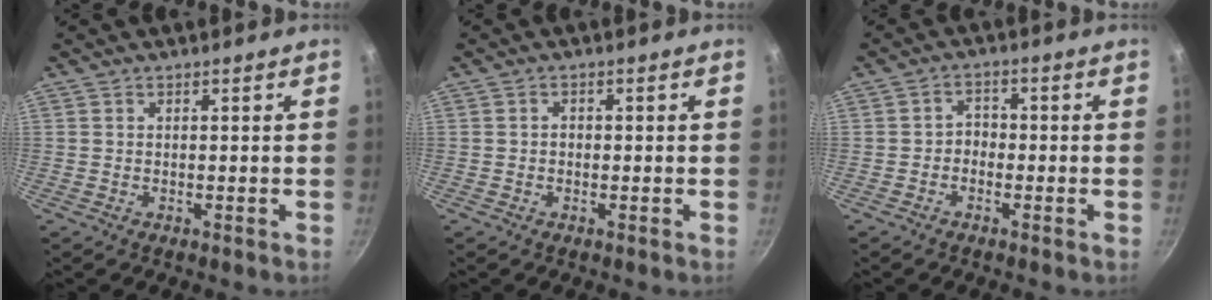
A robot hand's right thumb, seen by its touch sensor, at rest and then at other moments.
{"total": 1.1, "force": [-0.2, 1.0, 0.6], "torque": [-0.009, 0.005, -0.005]}
{"total": 2.6, "force": [-1.1, 2.0, 1.2], "torque": [-0.005, 0.018, -0.026]}